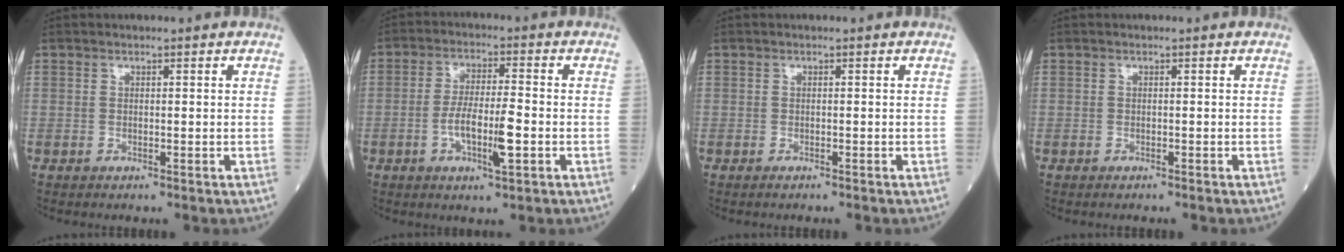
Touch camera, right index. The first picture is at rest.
{"total": 7.1, "force": [-2.0, 1.1, 6.7], "torque": [-0.124, 0.000, -0.038]}
{"total": 0.7, "force": [-0.6, 0.0, 0.3], "torque": [-0.008, -0.001, -0.009]}
{"total": 0.6, "force": [-0.5, 0.0, 0.2], "torque": [-0.007, -0.001, -0.009]}